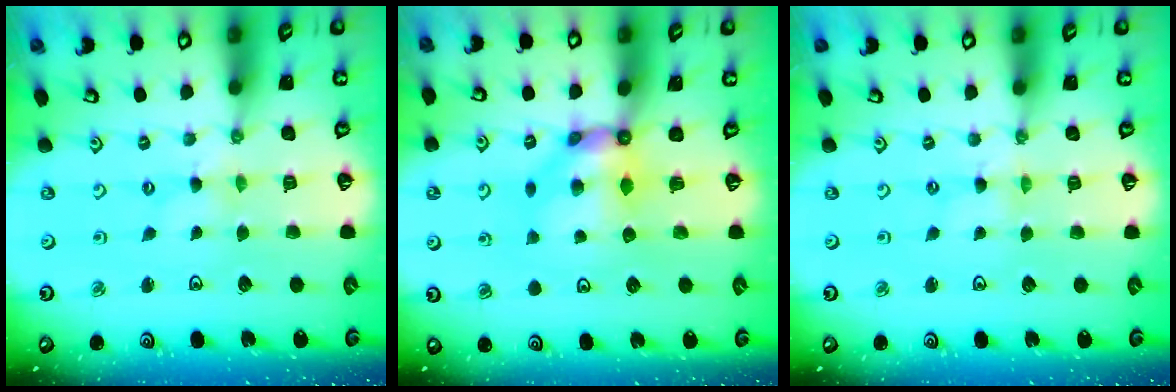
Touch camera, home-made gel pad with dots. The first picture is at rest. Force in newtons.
{"total": 7.8, "press": 7.8, "slide": 0.5}
{"total": 0.0}